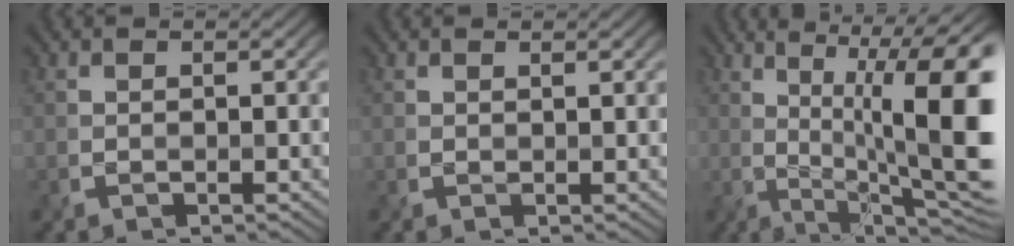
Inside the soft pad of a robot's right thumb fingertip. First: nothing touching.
{"total": 0.6, "force": [0.6, 0.1, 0.1], "torque": [-0.004, -0.002, 0.011]}
{"total": 14.3, "force": [0.9, 4.4, 13.6], "torque": [-0.185, 0.012, 0.016]}